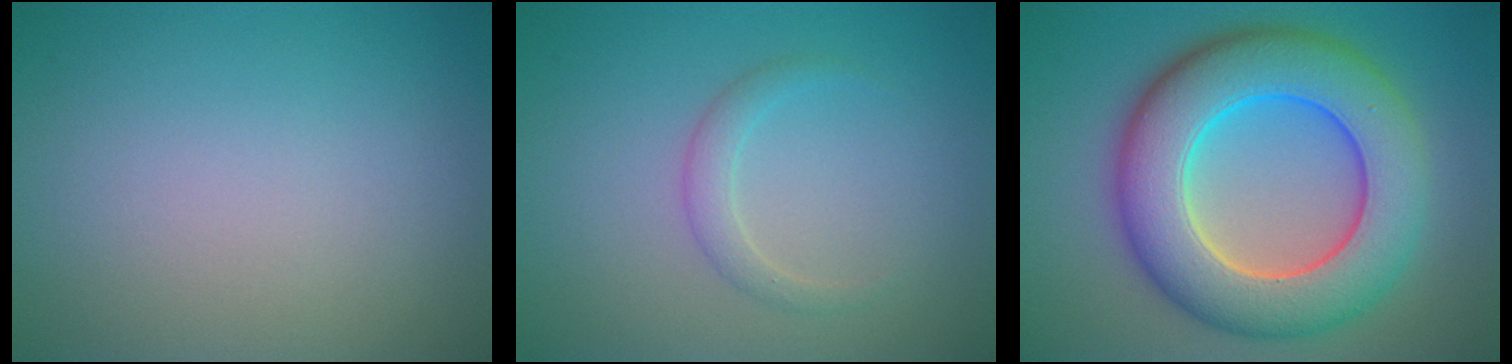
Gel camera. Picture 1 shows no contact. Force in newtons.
{"total": 1.5, "press": 1.5, "slide": 0.1}
{"total": 11.1, "press": 11.1, "slide": 0.4}